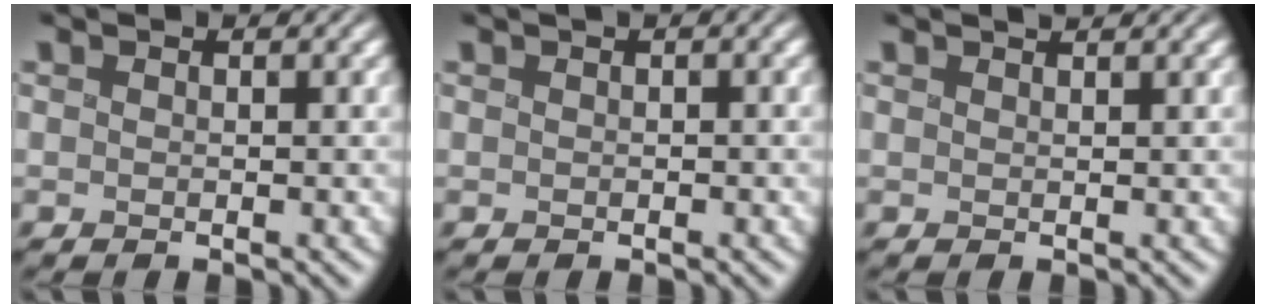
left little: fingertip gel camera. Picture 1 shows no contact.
{"total": 0.8, "force": [0.4, 0.3, 0.7], "torque": [-0.009, 0.001, 0.008]}
{"total": 0.9, "force": [0.8, 0.2, 0.4], "torque": [0.001, 0.003, 0.007]}